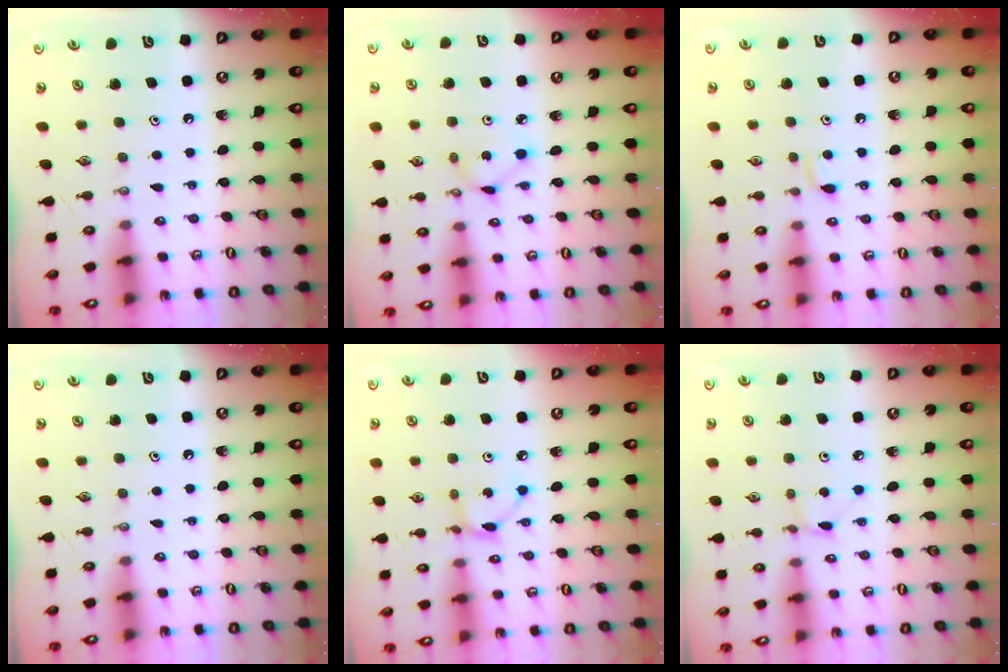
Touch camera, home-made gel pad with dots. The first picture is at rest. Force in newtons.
{"total": 2.8, "press": 2.8, "slide": 0.3}
{"total": 3.5, "press": 3.5, "slide": 0.5}
{"total": 0.0}
{"total": 2.8, "press": 2.8, "slide": 0.1}
{"total": 1.4, "press": 1.4, "slide": 0.2}